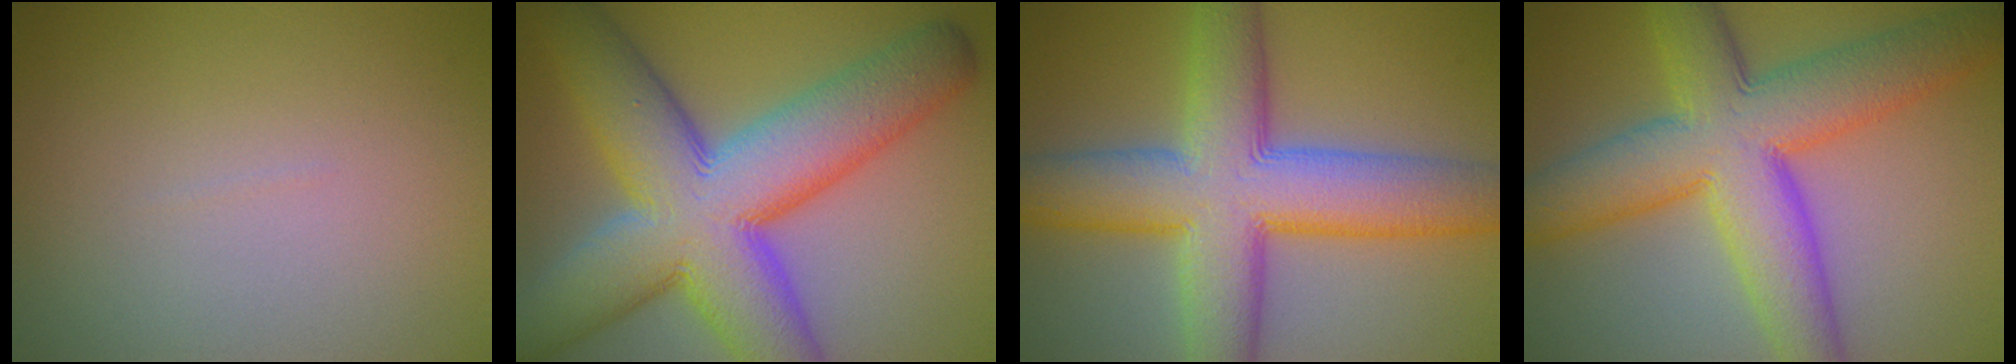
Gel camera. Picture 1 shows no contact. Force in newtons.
{"total": 14.8, "press": 14.8, "slide": 0.5}
{"total": 11.3, "press": 11.3, "slide": 0.4}
{"total": 10.9, "press": 10.9, "slide": 0.2}